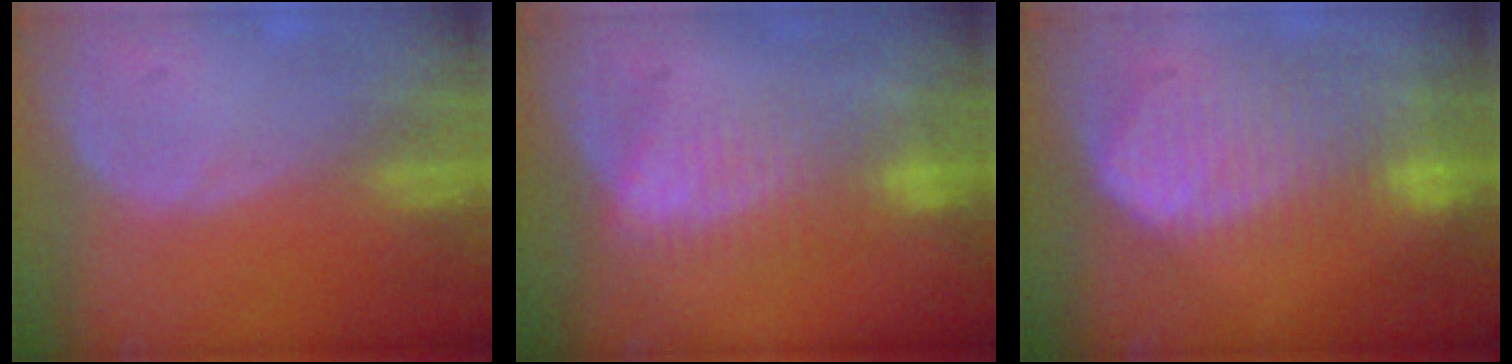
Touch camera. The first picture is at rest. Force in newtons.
{"total": 6.7, "press": 6.3, "slide": 2.1}
{"total": 10.4, "press": 9.0, "slide": 5.3}